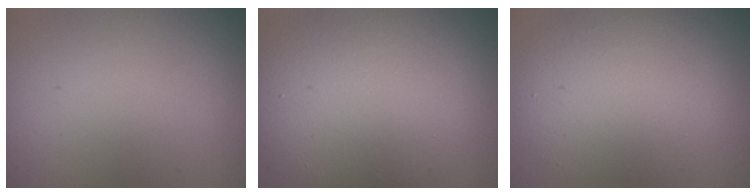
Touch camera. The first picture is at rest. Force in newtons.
{"total": 10.2, "press": 10.1, "slide": 0.9}
{"total": 6.4, "press": 6.4, "slide": 0.1}